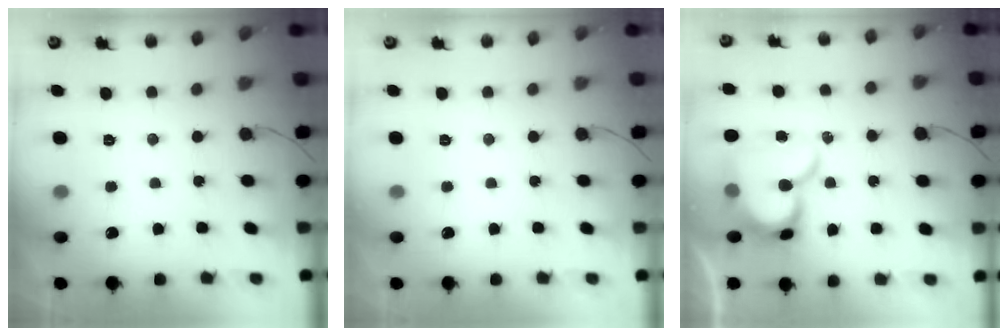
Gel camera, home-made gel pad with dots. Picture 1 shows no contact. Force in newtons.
{"total": 0.0}
{"total": 15.7, "press": 15.6, "slide": 1.1}